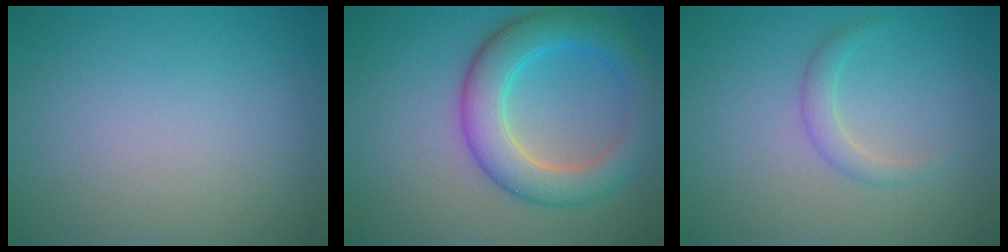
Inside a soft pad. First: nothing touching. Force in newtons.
{"total": 6.3, "press": 6.3, "slide": 0.1}
{"total": 1.6, "press": 1.6, "slide": 0.1}